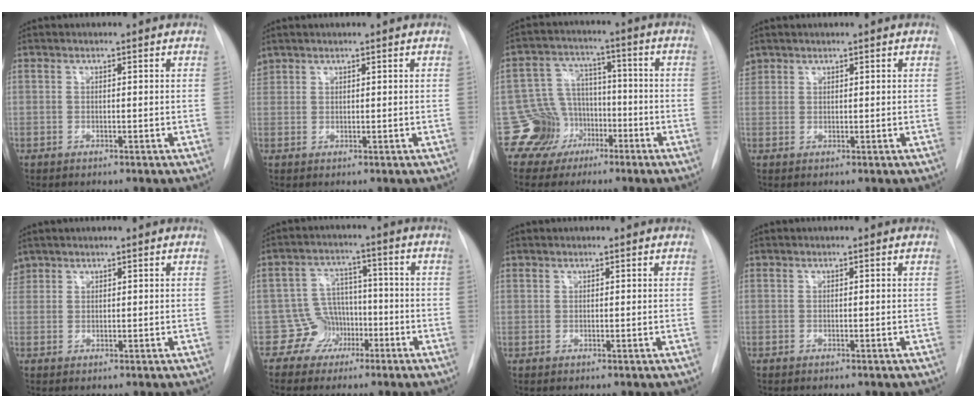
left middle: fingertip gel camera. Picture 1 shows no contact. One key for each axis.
{"total": 1.8, "fx": 1.5, "fy": 1.0, "fz": 0.1, "tx": -0.005, "ty": 0.014, "tz": 0.033}
{"total": 8.3, "fx": -4.0, "fy": 7.2, "fz": 0.1, "tx": 0.005, "ty": 0.032, "tz": -0.065}
{"total": 2.2, "fx": 1.6, "fy": 1.5, "fz": 0.1, "tx": -0.005, "ty": 0.014, "tz": 0.032}
{"total": 2.5, "fx": 2.0, "fy": 1.5, "fz": 0.0, "tx": -0.001, "ty": 0.014, "tz": 0.041}
{"total": 5.7, "fx": -2.7, "fy": 5.0, "fz": -0.4, "tx": 0.022, "ty": 0.020, "tz": -0.043}
{"total": 0.5, "fx": 0.4, "fy": 0.3, "fz": 0.0, "tx": -0.001, "ty": -0.002, "tz": 0.005}
{"total": 0.0}